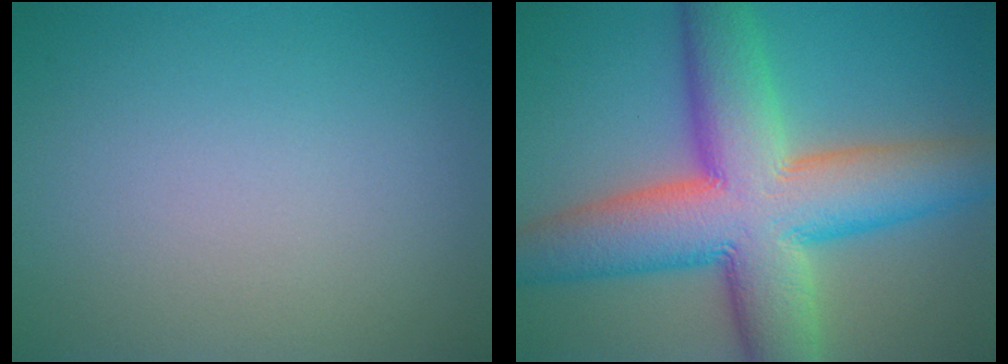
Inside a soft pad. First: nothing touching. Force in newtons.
{"total": 13.3, "press": 13.3, "slide": 0.6}